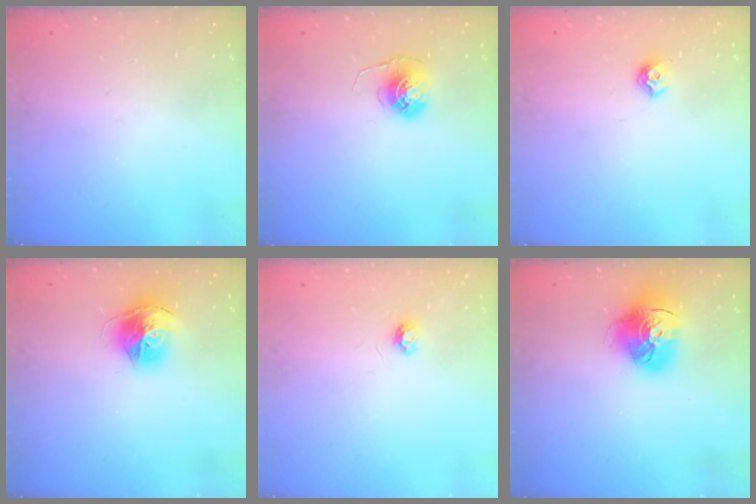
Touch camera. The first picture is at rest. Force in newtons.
{"total": 6.0, "press": 6.0, "slide": 0.3}
{"total": 6.9, "press": 6.8, "slide": 0.7}
{"total": 14.8, "press": 14.7, "slide": 1.6}
{"total": 3.5, "press": 3.5, "slide": 0.5}
{"total": 15.6, "press": 15.5, "slide": 1.7}